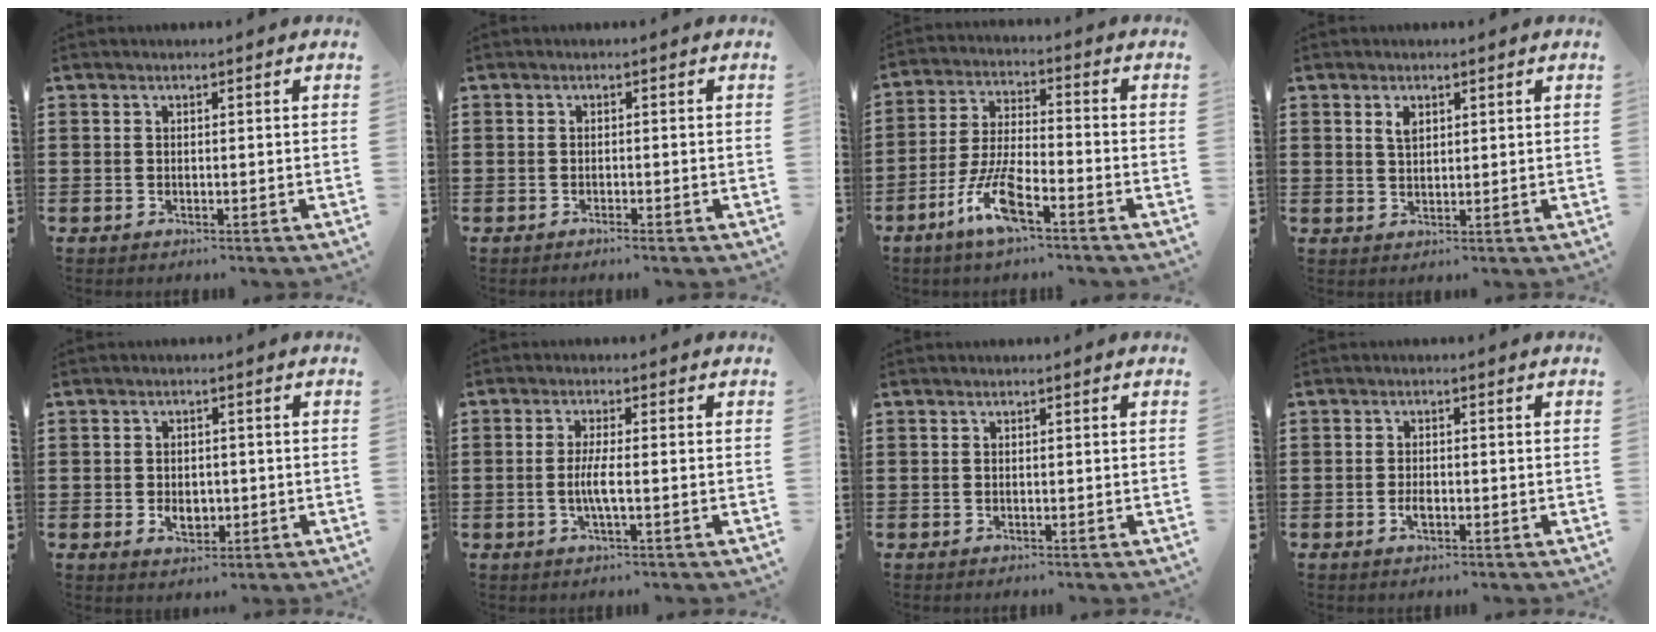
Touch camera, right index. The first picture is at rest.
{"total": 0.8, "force": [-0.7, 0.1, 0.4], "torque": [-0.010, -0.003, -0.013]}
{"total": 8.9, "force": [-5.4, 1.7, 6.8], "torque": [-0.162, -0.012, -0.106]}
{"total": 2.0, "force": [1.1, 1.1, 1.3], "torque": [-0.029, 0.004, 0.019]}
{"total": 3.4, "force": [-0.6, 2.2, 2.4], "torque": [-0.041, -0.001, -0.014]}
{"total": 3.6, "force": [-0.7, 0.4, 3.5], "torque": [-0.077, -0.009, -0.019]}
{"total": 0.0}
{"total": 1.9, "force": [-0.7, 0.7, 1.6], "torque": [-0.039, -0.005, -0.015]}